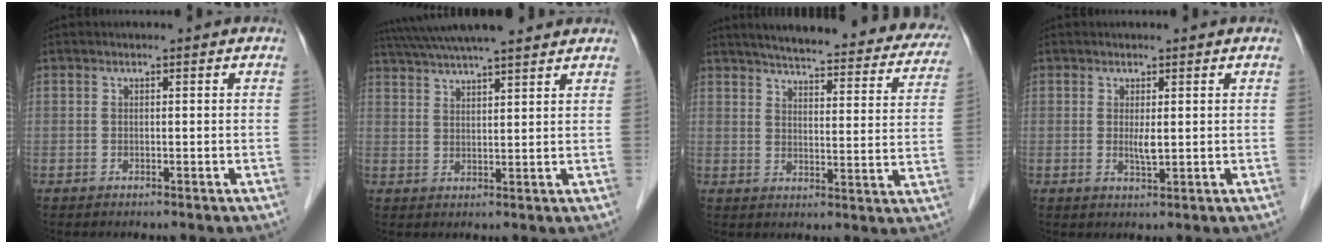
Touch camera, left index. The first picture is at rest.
{"total": 15.8, "force": [13.9, 1.7, 7.5], "torque": [-0.130, 0.044, 0.210]}
{"total": 27.4, "force": [24.0, 5.4, 12.1], "torque": [-0.164, -0.025, 0.280]}
{"total": 1.8, "force": [0.4, 0.2, 1.8], "torque": [-0.037, -0.005, 0.010]}